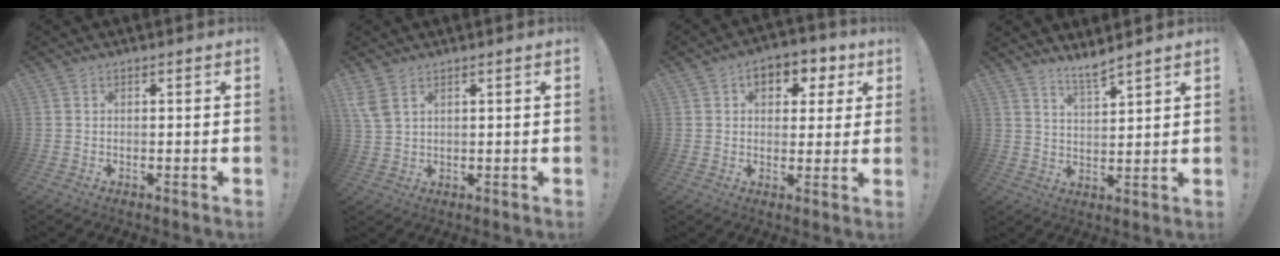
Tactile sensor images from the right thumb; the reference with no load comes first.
{"total": 4.8, "force": [2.9, 2.2, 3.1], "torque": [-0.068, -0.011, 0.055]}
{"total": 7.8, "force": [2.8, 5.6, 4.6], "torque": [-0.051, -0.010, 0.051]}
{"total": 5.3, "force": [4.9, 0.1, 2.2], "torque": [-0.044, -0.032, 0.085]}